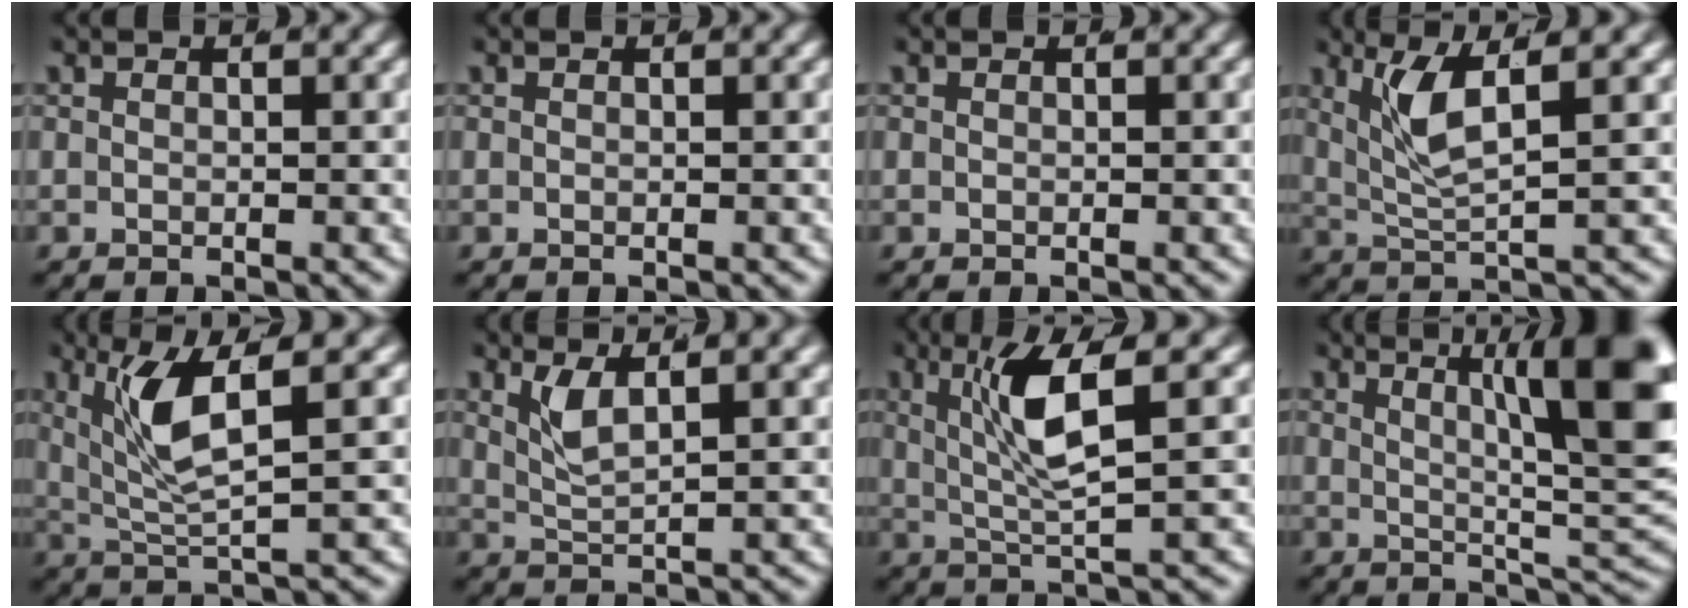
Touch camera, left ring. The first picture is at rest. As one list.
[{"total": 0.0}, {"total": 0.0}, {"total": 4.5, "force": [1.7, 1.3, 4.0], "torque": [-0.089, 0.001, 0.034]}, {"total": 5.7, "force": [1.8, 1.9, 5.1], "torque": [-0.107, 0.002, 0.035]}, {"total": 3.1, "force": [1.4, 0.8, 2.6], "torque": [-0.065, -0.003, 0.030]}, {"total": 5.0, "force": [1.2, 0.5, 4.8], "torque": [-0.093, -0.002, 0.028]}, {"total": 14.0, "force": [4.4, 5.2, 12.2], "torque": [-0.119, 0.024, 0.054]}]